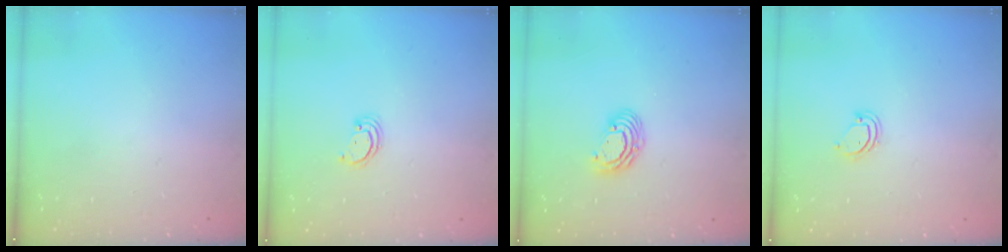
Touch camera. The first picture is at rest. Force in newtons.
{"total": 1.7, "press": 1.7, "slide": 0.1}
{"total": 6.1, "press": 6.1, "slide": 0.3}
{"total": 3.1, "press": 3.1, "slide": 0.2}